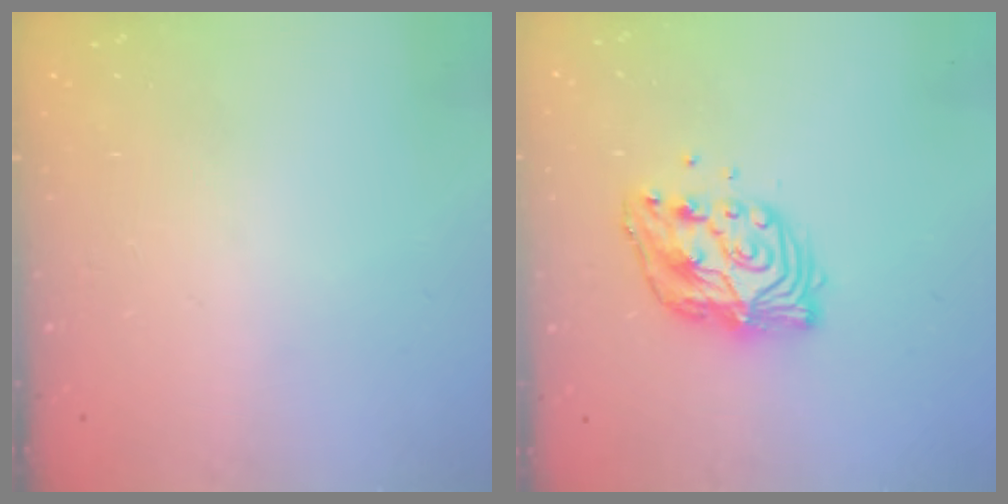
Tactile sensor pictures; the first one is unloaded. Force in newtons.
{"total": 11.1, "press": 11.1, "slide": 0.9}